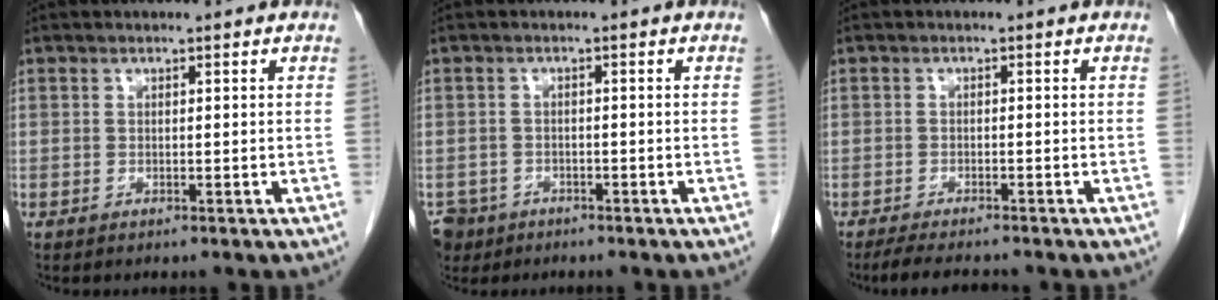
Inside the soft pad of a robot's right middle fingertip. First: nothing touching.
{"total": 4.9, "force": [-3.3, 3.6, 0.4], "torque": [-0.012, 0.003, -0.055]}
{"total": 5.2, "force": [-4.6, 0.6, 2.4], "torque": [-0.042, -0.016, -0.072]}